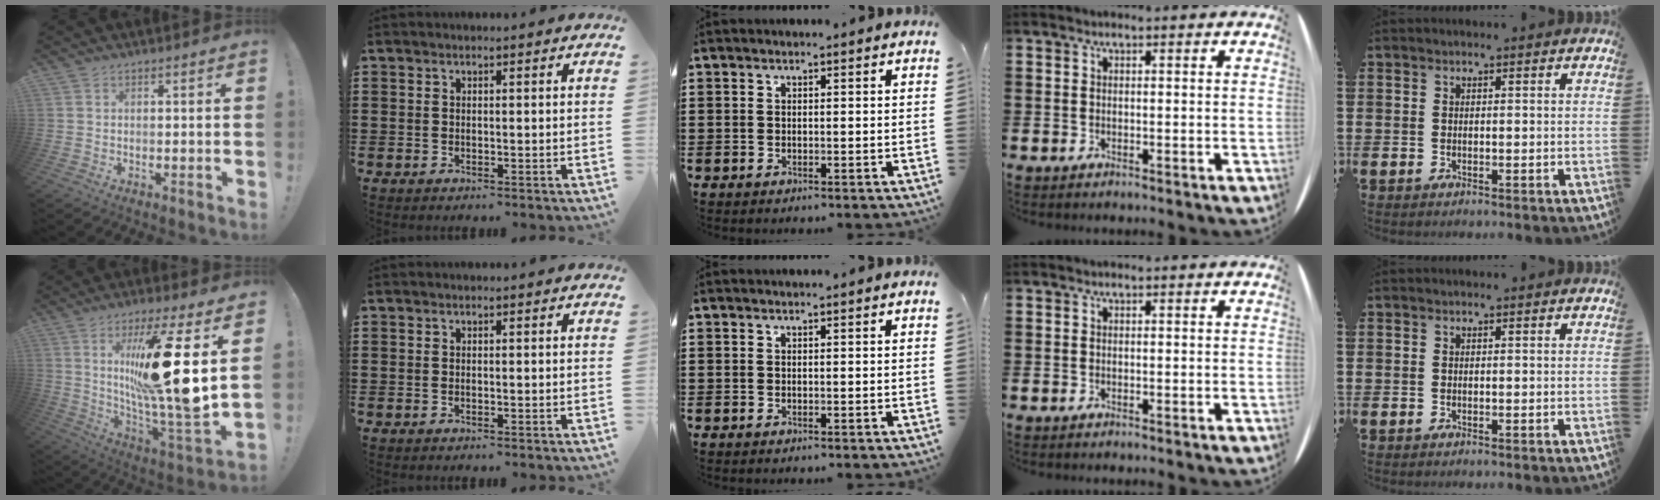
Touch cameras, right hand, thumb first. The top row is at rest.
{"thumb": {"total": 22.9, "force": [6.2, 3.5, 21.8], "torque": [-0.341, -0.052, 0.090]}}